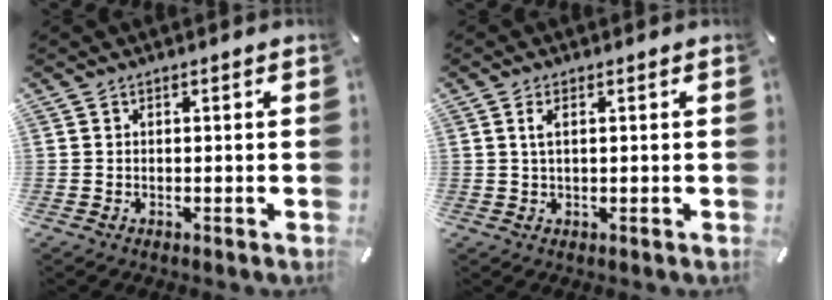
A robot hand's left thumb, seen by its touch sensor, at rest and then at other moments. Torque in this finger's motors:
{"motor_torque": [0.03, -0.13, -0.06, 0.18, 0.01]}